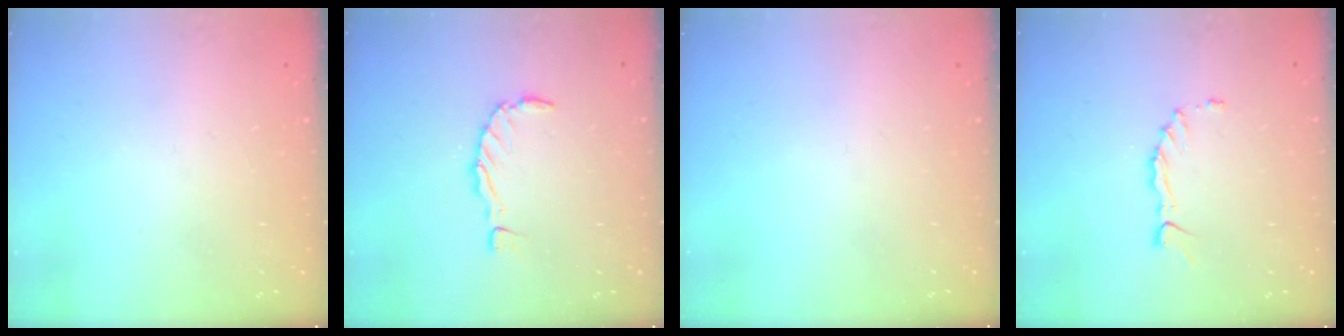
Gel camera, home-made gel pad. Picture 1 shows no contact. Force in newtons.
{"total": 0.7, "press": 0.7, "slide": 0.2}
{"total": 0.0}
{"total": 1.3, "press": 1.3, "slide": 0.1}